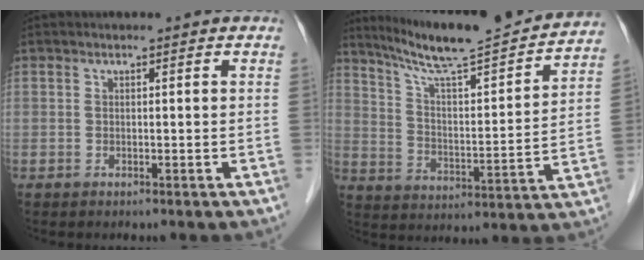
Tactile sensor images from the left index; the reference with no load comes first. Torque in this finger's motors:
{"motor_torque": [-0.03, -0.17, 0.17, 0.06]}